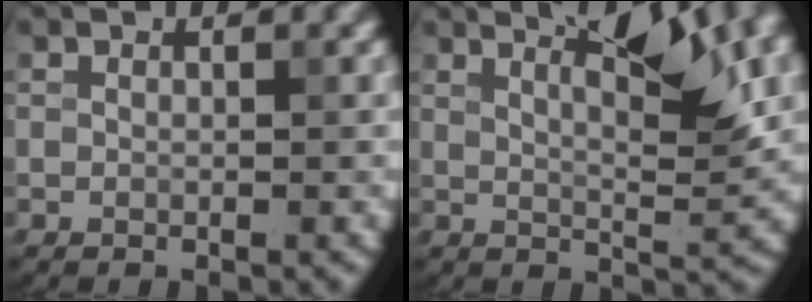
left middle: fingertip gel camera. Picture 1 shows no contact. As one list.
[{"total": 9.0, "force": [3.8, 2.6, 7.7], "torque": [-0.106, 0.031, 0.058]}]